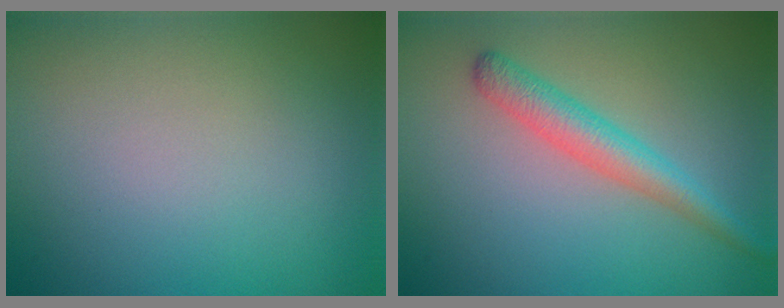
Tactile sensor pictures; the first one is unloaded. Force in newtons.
{"total": 3.3, "press": 3.3, "slide": 0.2}